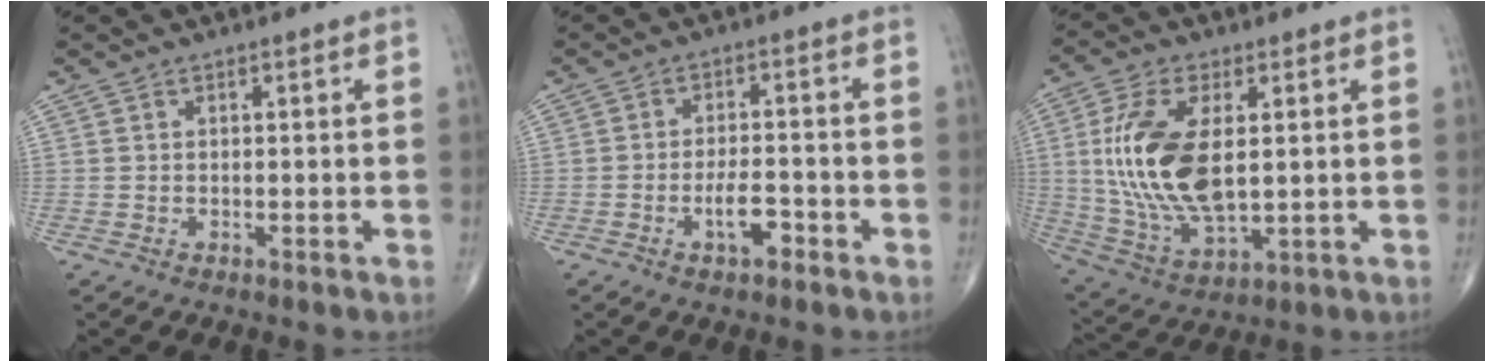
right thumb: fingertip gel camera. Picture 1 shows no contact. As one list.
[{"total": 6.2, "force": [-2.7, 2.2, 5.1], "torque": [-0.090, 0.013, -0.045]}, {"total": 17.3, "force": [2.2, 8.4, 15.0], "torque": [-0.308, -0.015, 0.050]}]